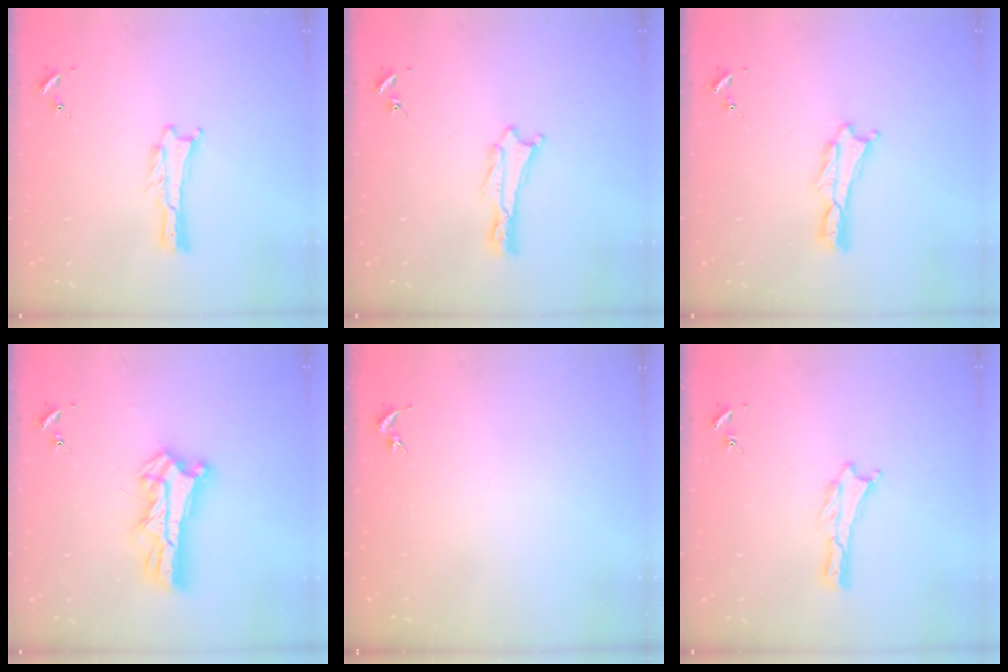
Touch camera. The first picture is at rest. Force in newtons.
{"total": 0.5, "press": 0.5, "slide": 0.1}
{"total": 0.6, "press": 0.6, "slide": 0.2}
{"total": 7.1, "press": 7.1, "slide": 0.3}
{"total": 0.0}
{"total": 0.0}